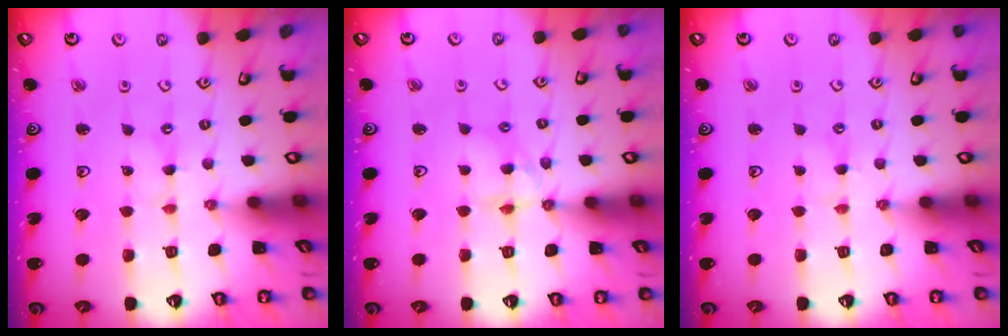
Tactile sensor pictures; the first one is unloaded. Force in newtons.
{"total": 8.6, "press": 8.6, "slide": 0.6}
{"total": 0.8, "press": 0.8, "slide": 0.2}